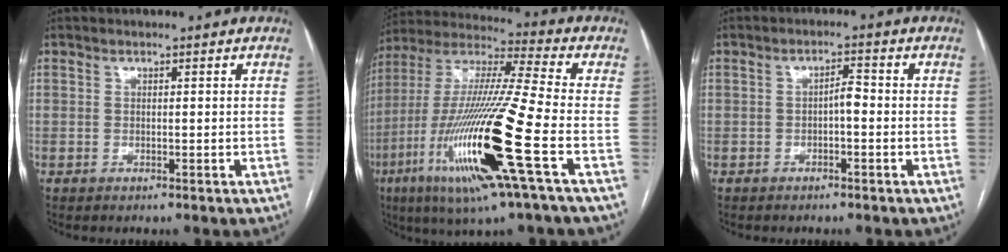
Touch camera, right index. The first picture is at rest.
{"total": 22.7, "force": [-7.7, 0.6, 21.3], "torque": [-0.442, -0.031, -0.149]}
{"total": 2.4, "force": [-0.6, 0.8, 2.2], "torque": [-0.034, 0.010, -0.011]}